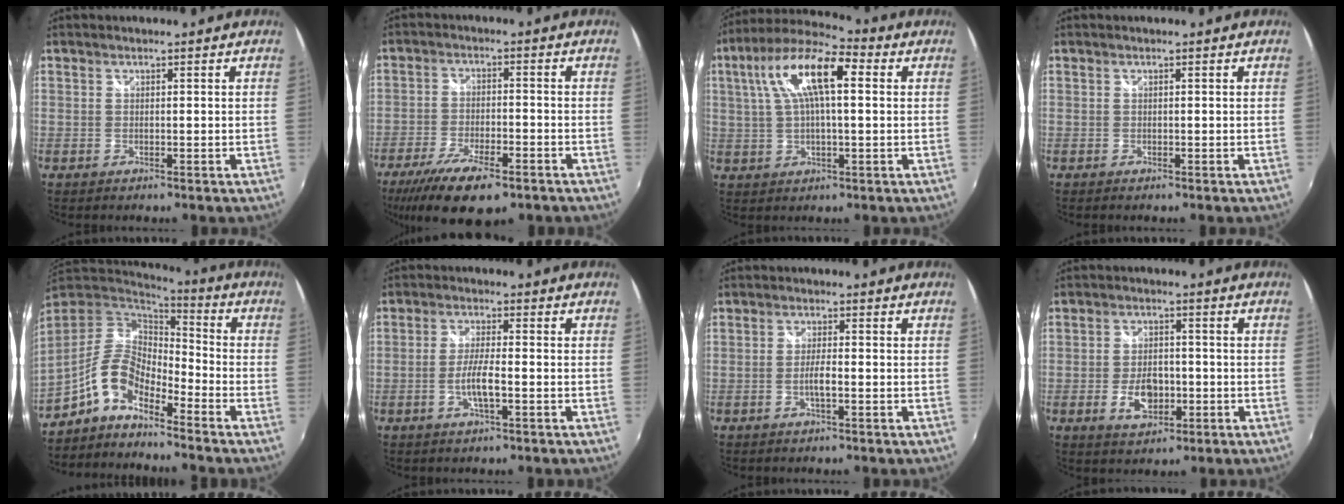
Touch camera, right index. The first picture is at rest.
{"total": 14.5, "force": [-9.9, 4.4, 9.7], "torque": [-0.205, -0.044, -0.168]}
{"total": 14.3, "force": [3.9, 4.8, 12.9], "torque": [-0.243, 0.031, 0.061]}
{"total": 0.0}
{"total": 9.3, "force": [-6.2, 3.7, 5.8], "torque": [-0.117, 0.016, -0.128]}
{"total": 5.1, "force": [-1.7, 0.7, 4.8], "torque": [-0.096, -0.003, -0.033]}
{"total": 2.8, "force": [-1.0, 0.3, 2.6], "torque": [-0.051, -0.001, -0.019]}
{"total": 6.9, "force": [-2.1, 4.1, 5.1], "torque": [-0.103, -0.002, -0.031]}